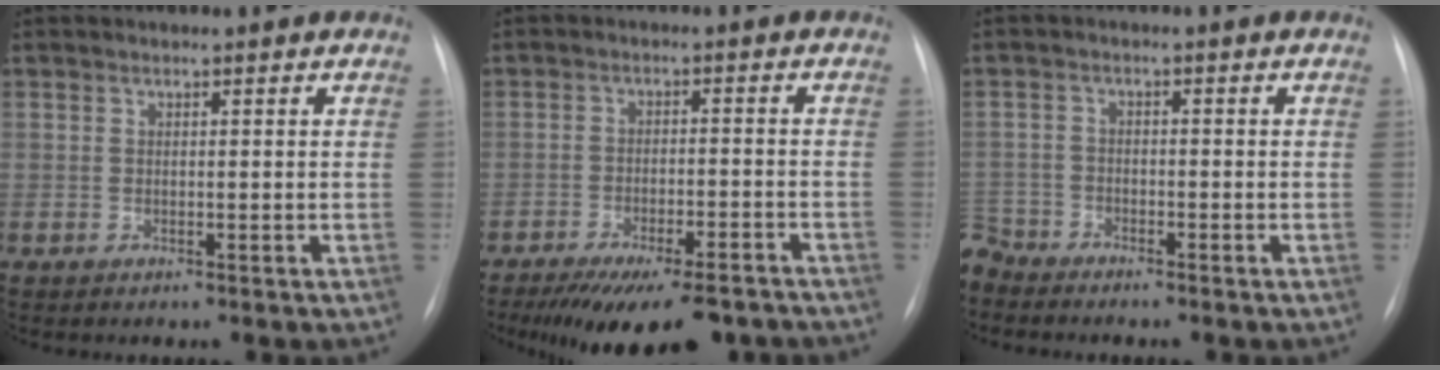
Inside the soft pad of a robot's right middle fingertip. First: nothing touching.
{"total": 14.6, "force": [-11.7, 4.0, 7.7], "torque": [-0.110, -0.010, -0.162]}
{"total": 4.7, "force": [-4.5, 1.2, -0.1], "torque": [0.009, -0.011, -0.090]}